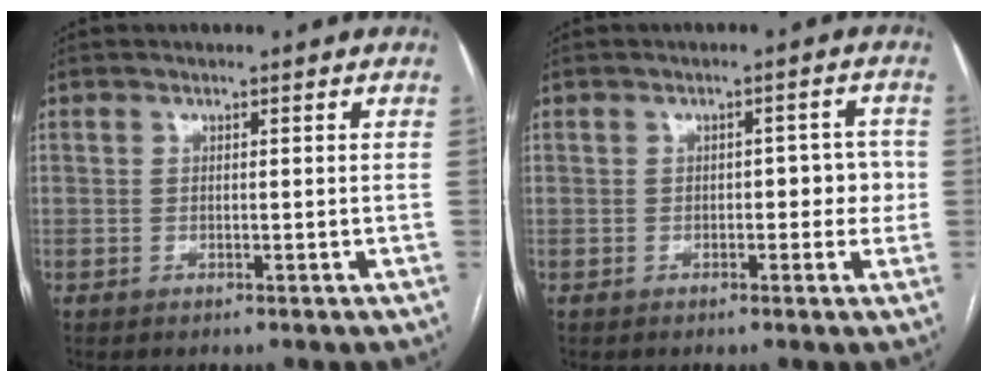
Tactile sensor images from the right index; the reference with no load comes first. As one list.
[{"total": 4.0, "force": [-0.4, 2.2, 3.3], "torque": [-0.030, 0.021, -0.005]}]